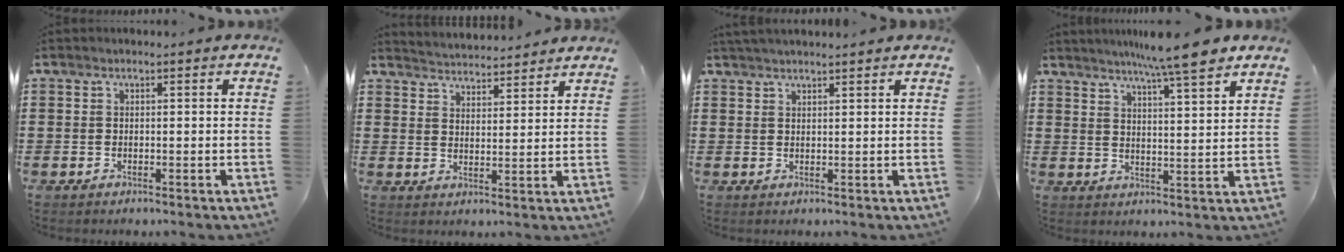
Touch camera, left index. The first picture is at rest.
{"total": 3.7, "force": [3.7, -0.5, -0.3], "torque": [-0.007, -0.022, 0.065]}
{"total": 1.6, "force": [1.5, -0.3, 0.3], "torque": [-0.009, 0.001, 0.030]}
{"total": 7.8, "force": [6.6, -0.4, 4.2], "torque": [-0.090, -0.023, 0.114]}